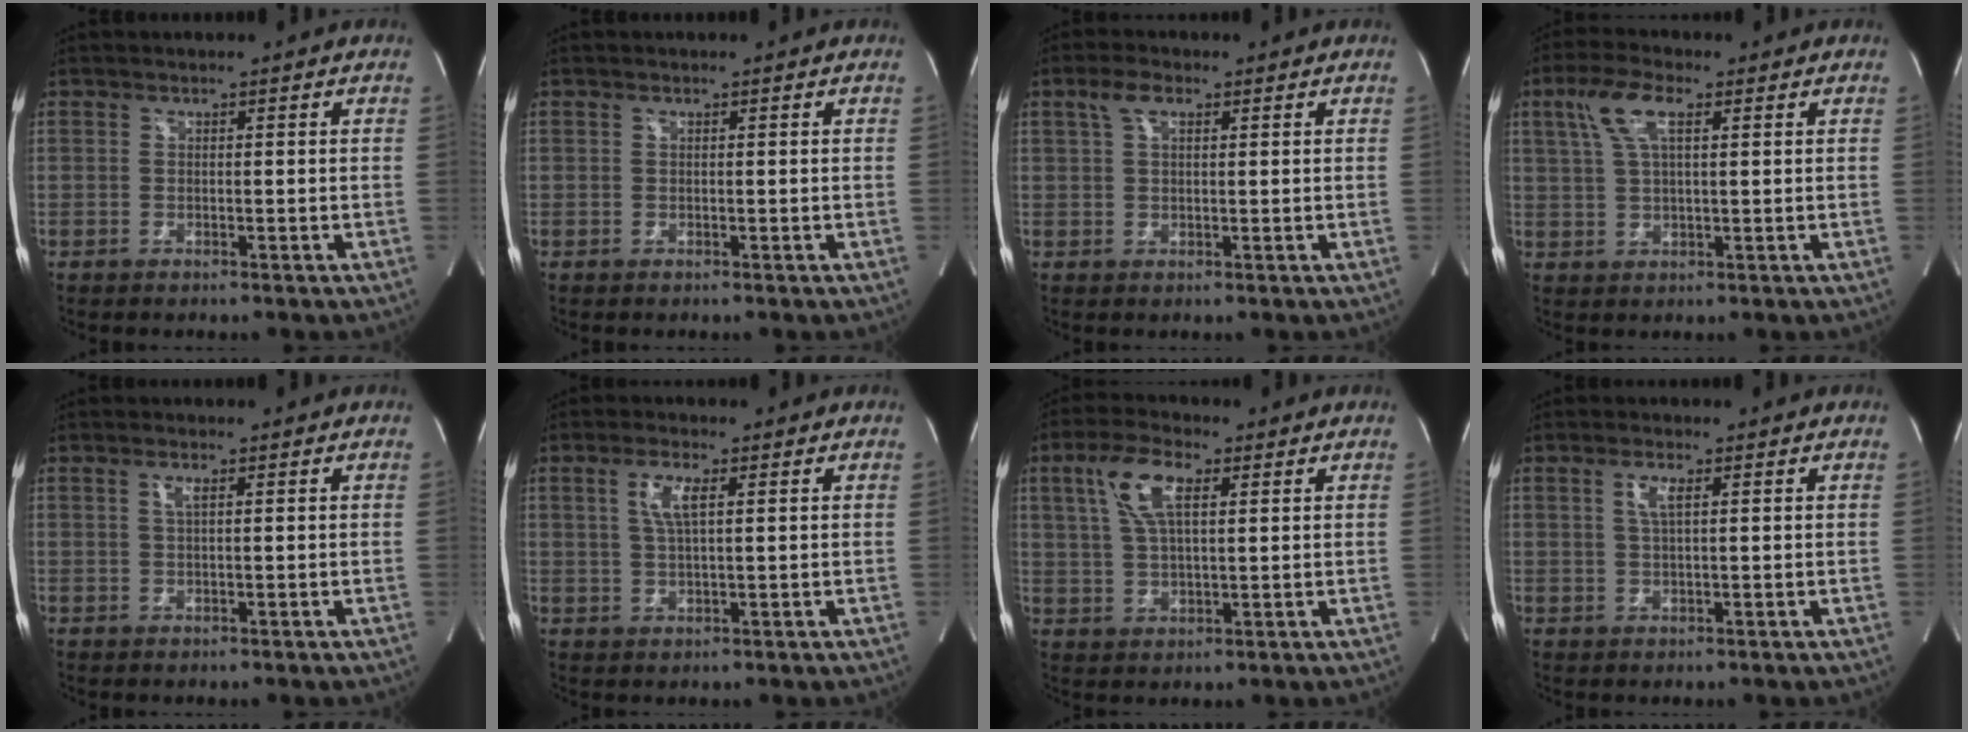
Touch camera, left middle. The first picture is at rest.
{"total": 0.0}
{"total": 3.4, "force": [1.7, 1.4, 2.6], "torque": [-0.058, 0.016, 0.037]}
{"total": 6.5, "force": [2.7, 1.9, 5.6], "torque": [-0.124, 0.018, 0.055]}
{"total": 1.4, "force": [0.5, 0.2, 1.3], "torque": [-0.029, 0.001, 0.009]}
{"total": 4.3, "force": [1.4, 0.8, 3.9], "torque": [-0.082, 0.003, 0.029]}
{"total": 8.3, "force": [3.2, 2.7, 7.1], "torque": [-0.152, 0.015, 0.064]}
{"total": 2.5, "force": [0.9, 0.4, 2.3], "torque": [-0.049, 0.002, 0.017]}